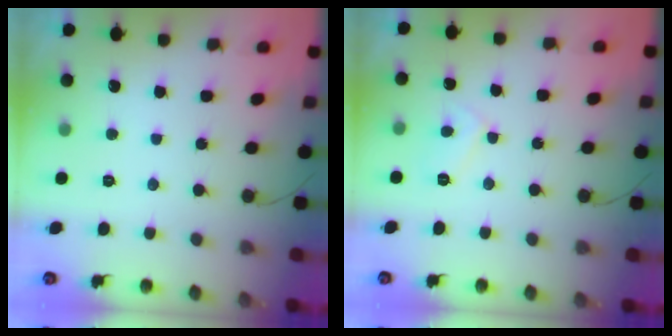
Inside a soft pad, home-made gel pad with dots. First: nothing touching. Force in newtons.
{"total": 4.9, "press": 4.9, "slide": 0.5}